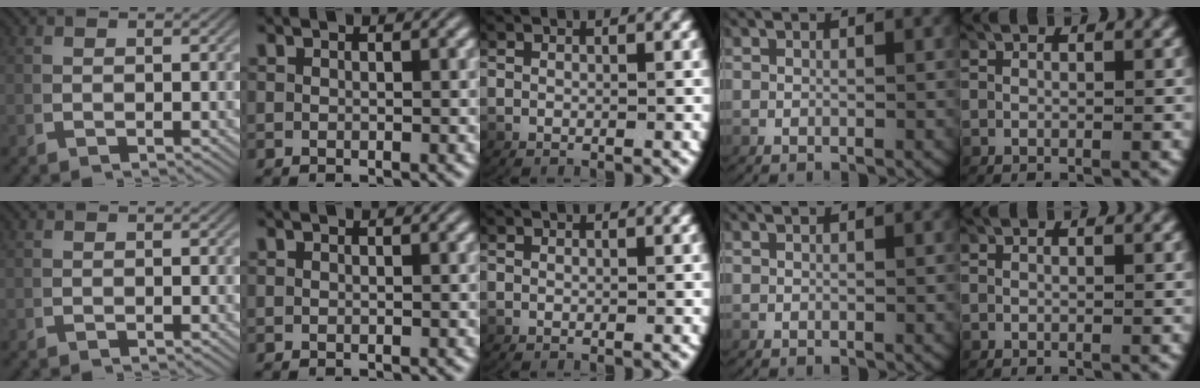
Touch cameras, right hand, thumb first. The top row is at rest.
{}